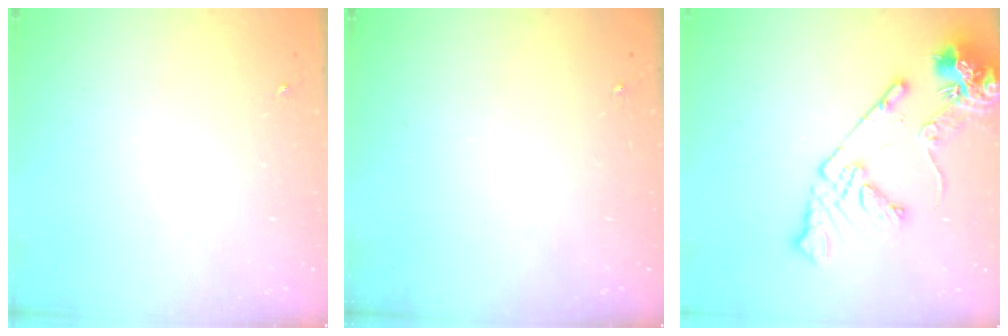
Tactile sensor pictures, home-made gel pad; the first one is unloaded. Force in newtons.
{"total": 0.0}
{"total": 15.4, "press": 15.2, "slide": 2.2}